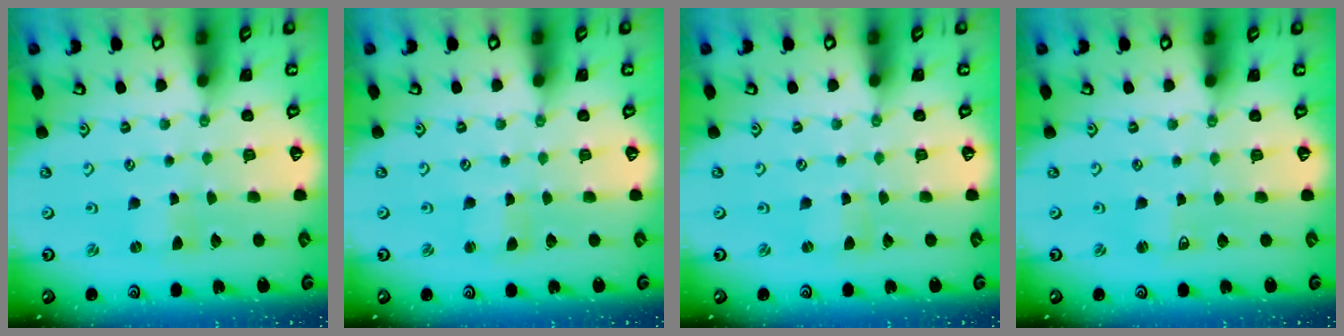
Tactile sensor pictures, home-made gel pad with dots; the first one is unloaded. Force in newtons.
{"total": 1.8, "press": 1.8, "slide": 0.3}
{"total": 0.9, "press": 0.9, "slide": 0.0}
{"total": 2.1, "press": 2.0, "slide": 0.4}